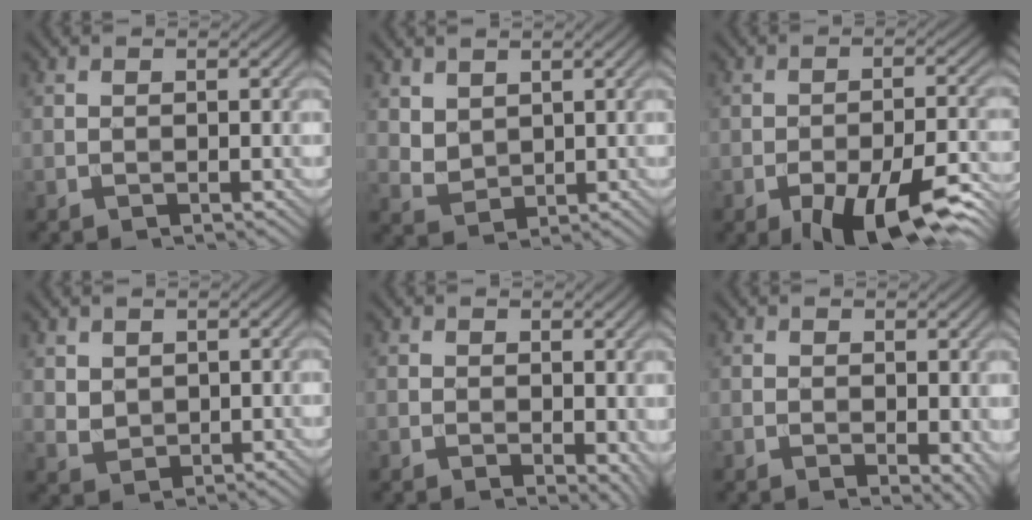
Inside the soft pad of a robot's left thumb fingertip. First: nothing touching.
{"total": 3.3, "force": [2.0, 2.2, 1.5], "torque": [-0.046, -0.007, 0.046]}
{"total": 11.1, "force": [-6.3, 4.0, 8.1], "torque": [-0.127, -0.004, -0.097]}
{"total": 2.5, "force": [1.4, 1.8, 1.1], "torque": [-0.031, -0.005, 0.032]}
{"total": 2.9, "force": [0.0, 1.7, 2.3], "torque": [-0.027, -0.008, 0.003]}
{"total": 2.8, "force": [-0.1, 1.5, 2.3], "torque": [-0.026, -0.006, 0.001]}